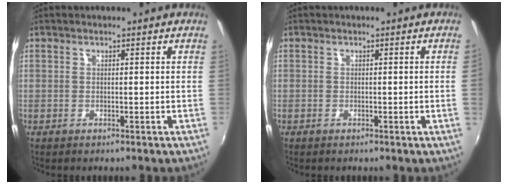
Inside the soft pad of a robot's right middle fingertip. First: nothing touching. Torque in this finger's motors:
{"motor_torque": [1.11, -1.02, 0.08, -0.21]}